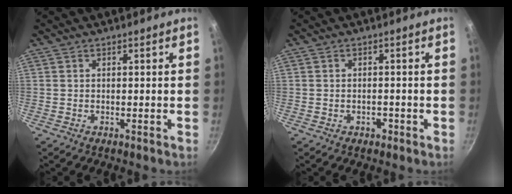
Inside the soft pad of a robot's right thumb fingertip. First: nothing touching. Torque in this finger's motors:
{"motor_torque": [-0.32, 0.05, -0.35, -0.14, 0.10]}